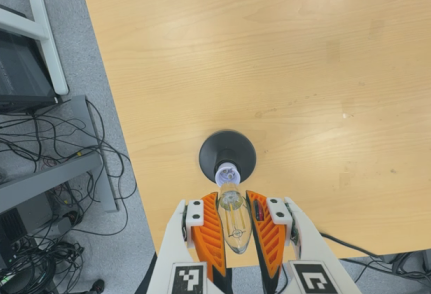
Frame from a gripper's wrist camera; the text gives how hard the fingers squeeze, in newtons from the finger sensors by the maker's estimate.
{"total": 23.8, "left": 25.1, "right": 22.5}